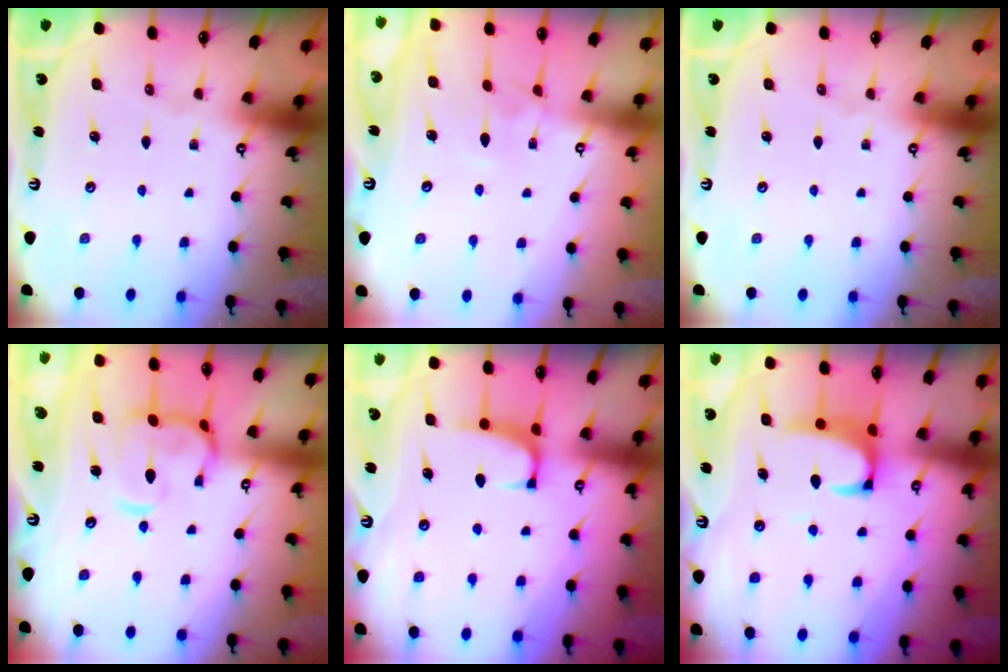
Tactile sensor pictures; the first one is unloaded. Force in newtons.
{"total": 3.2, "press": 3.2, "slide": 0.3}
{"total": 0.0}
{"total": 7.9, "press": 7.8, "slide": 1.3}
{"total": 1.0, "press": 0.6, "slide": 0.7}
{"total": 2.2, "press": 2.0, "slide": 0.9}